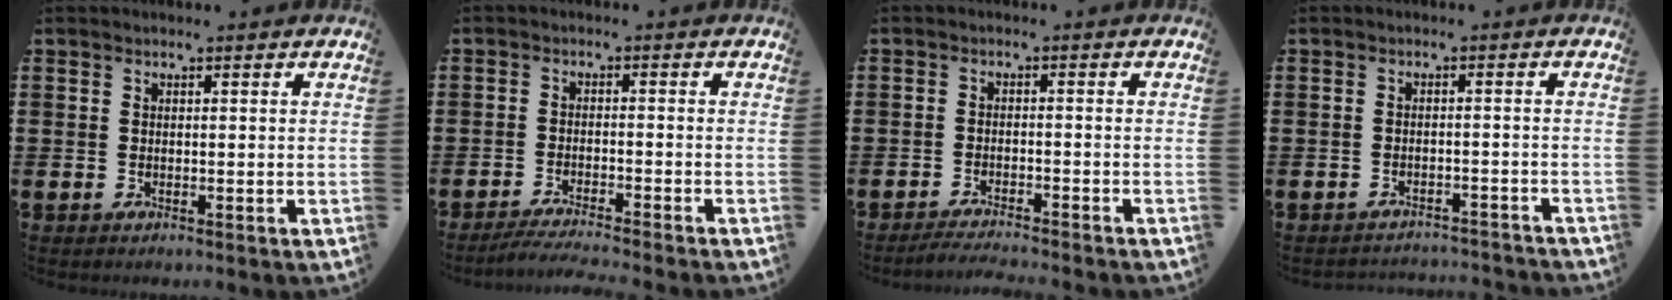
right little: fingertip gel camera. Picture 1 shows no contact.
{"total": 2.5, "force": [-2.2, -0.3, 1.1], "torque": [-0.016, 0.000, -0.041]}
{"total": 1.9, "force": [-1.8, -0.2, 0.5], "torque": [-0.007, 0.004, -0.036]}
{"total": 1.6, "force": [-1.6, -0.1, -0.1], "torque": [-0.003, 0.004, -0.035]}